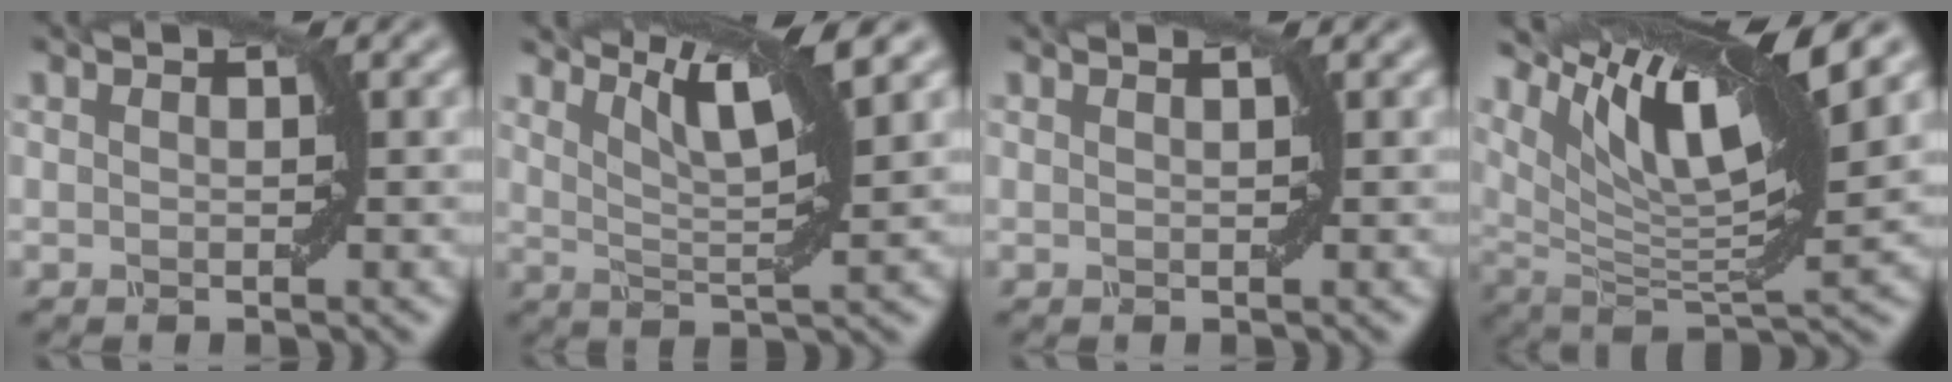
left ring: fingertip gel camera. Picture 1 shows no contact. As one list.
[{"total": 5.9, "force": [3.7, 1.1, 4.4], "torque": [-0.068, 0.010, 0.068]}, {"total": 1.0, "force": [0.5, 0.4, 0.7], "torque": [0.002, -0.004, -0.006]}, {"total": 11.0, "force": [5.8, 2.4, 9.0], "torque": [-0.156, 0.004, 0.115]}]